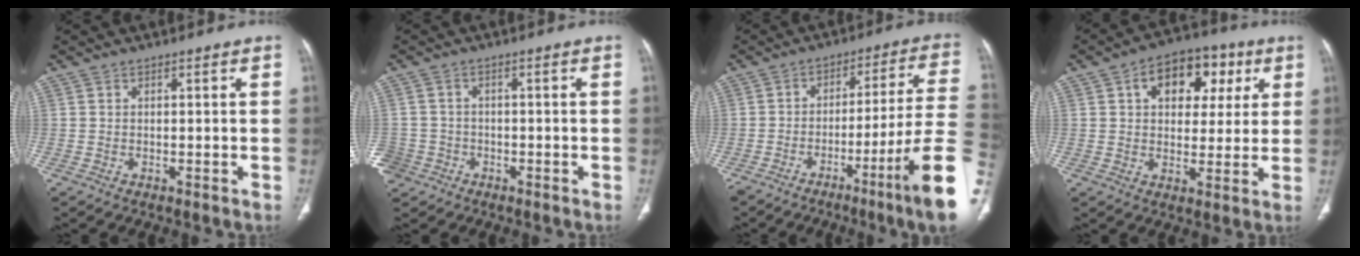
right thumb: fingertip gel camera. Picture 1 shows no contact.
{"total": 5.3, "force": [-2.7, 4.6, 0.4], "torque": [-0.007, 0.021, -0.046]}
{"total": 20.6, "force": [-7.7, 0.2, 19.2], "torque": [-0.239, 0.030, -0.119]}
{"total": 13.2, "force": [4.8, 8.7, 8.7], "torque": [-0.074, 0.005, 0.069]}